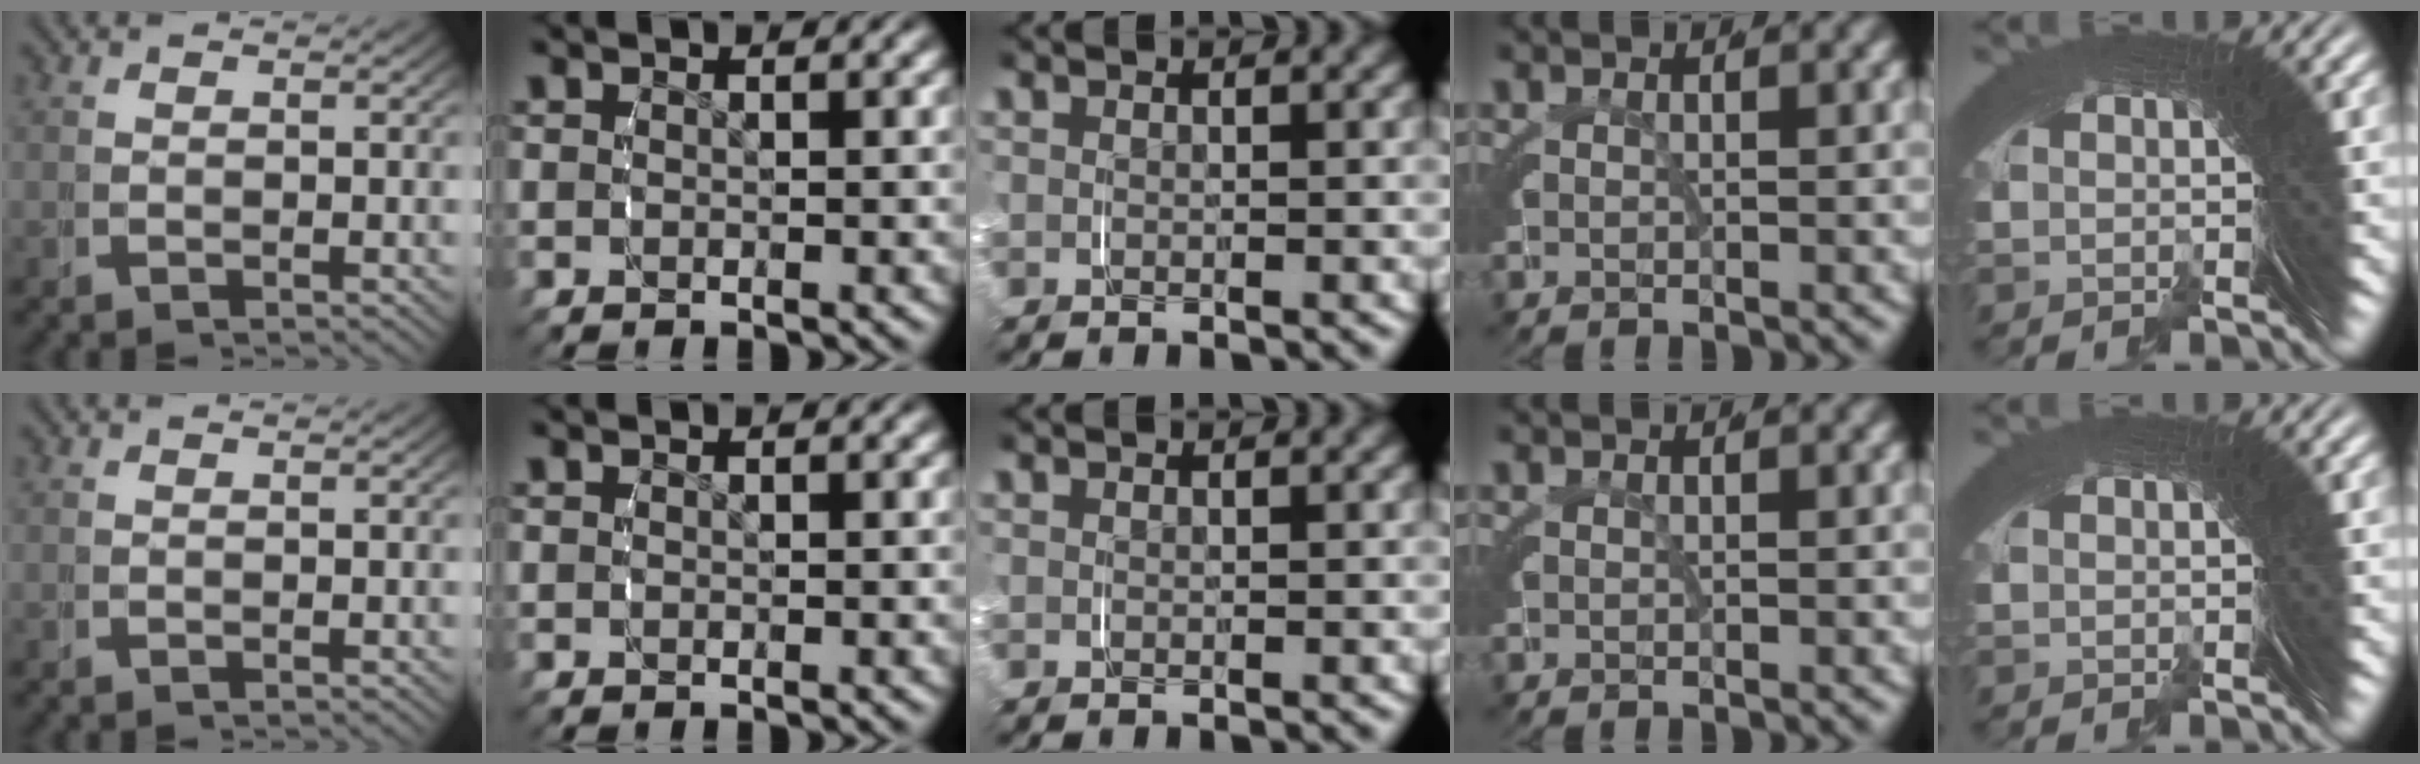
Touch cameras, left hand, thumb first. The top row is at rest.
{}